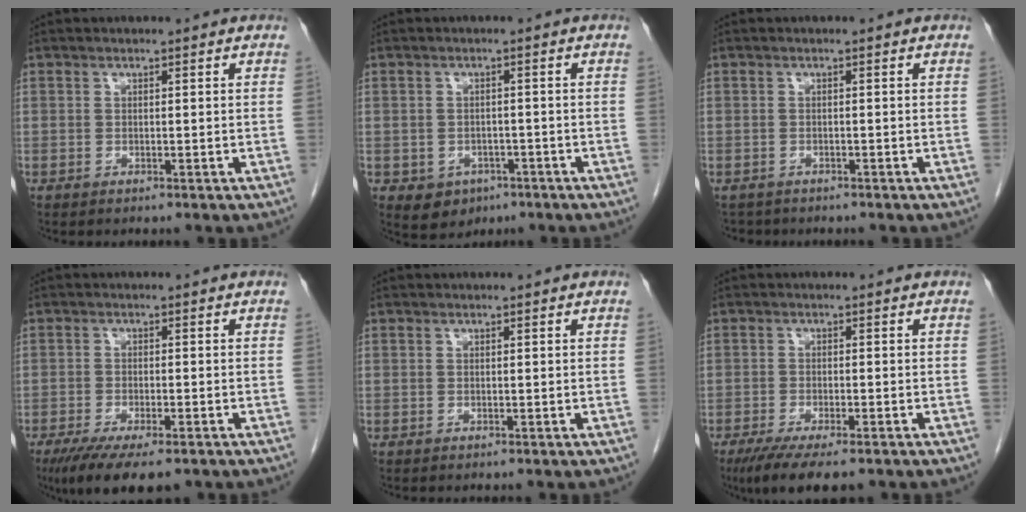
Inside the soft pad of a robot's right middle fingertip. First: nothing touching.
{"total": 4.4, "force": [-2.1, 3.5, 1.4], "torque": [-0.020, 0.003, -0.020]}
{"total": 2.2, "force": [-2.0, 1.0, 0.0], "torque": [-0.005, -0.001, -0.029]}
{"total": 9.7, "force": [-6.9, 2.4, 6.4], "torque": [-0.096, -0.019, -0.108]}
{"total": 0.0}
{"total": 8.1, "force": [-5.9, 1.6, 5.2], "torque": [-0.080, -0.018, -0.092]}